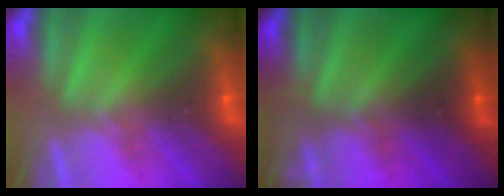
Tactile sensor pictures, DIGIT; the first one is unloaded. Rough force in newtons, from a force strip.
{"total": 2.4}